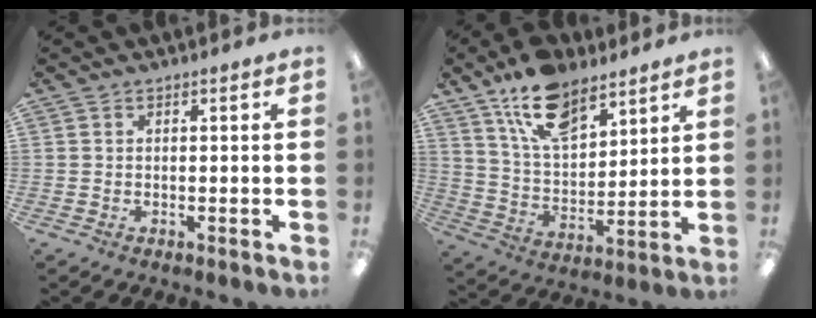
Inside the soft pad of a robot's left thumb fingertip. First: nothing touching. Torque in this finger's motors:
{"motor_torque": [0.50, -0.08, 1.74, -1.04, 0.41]}